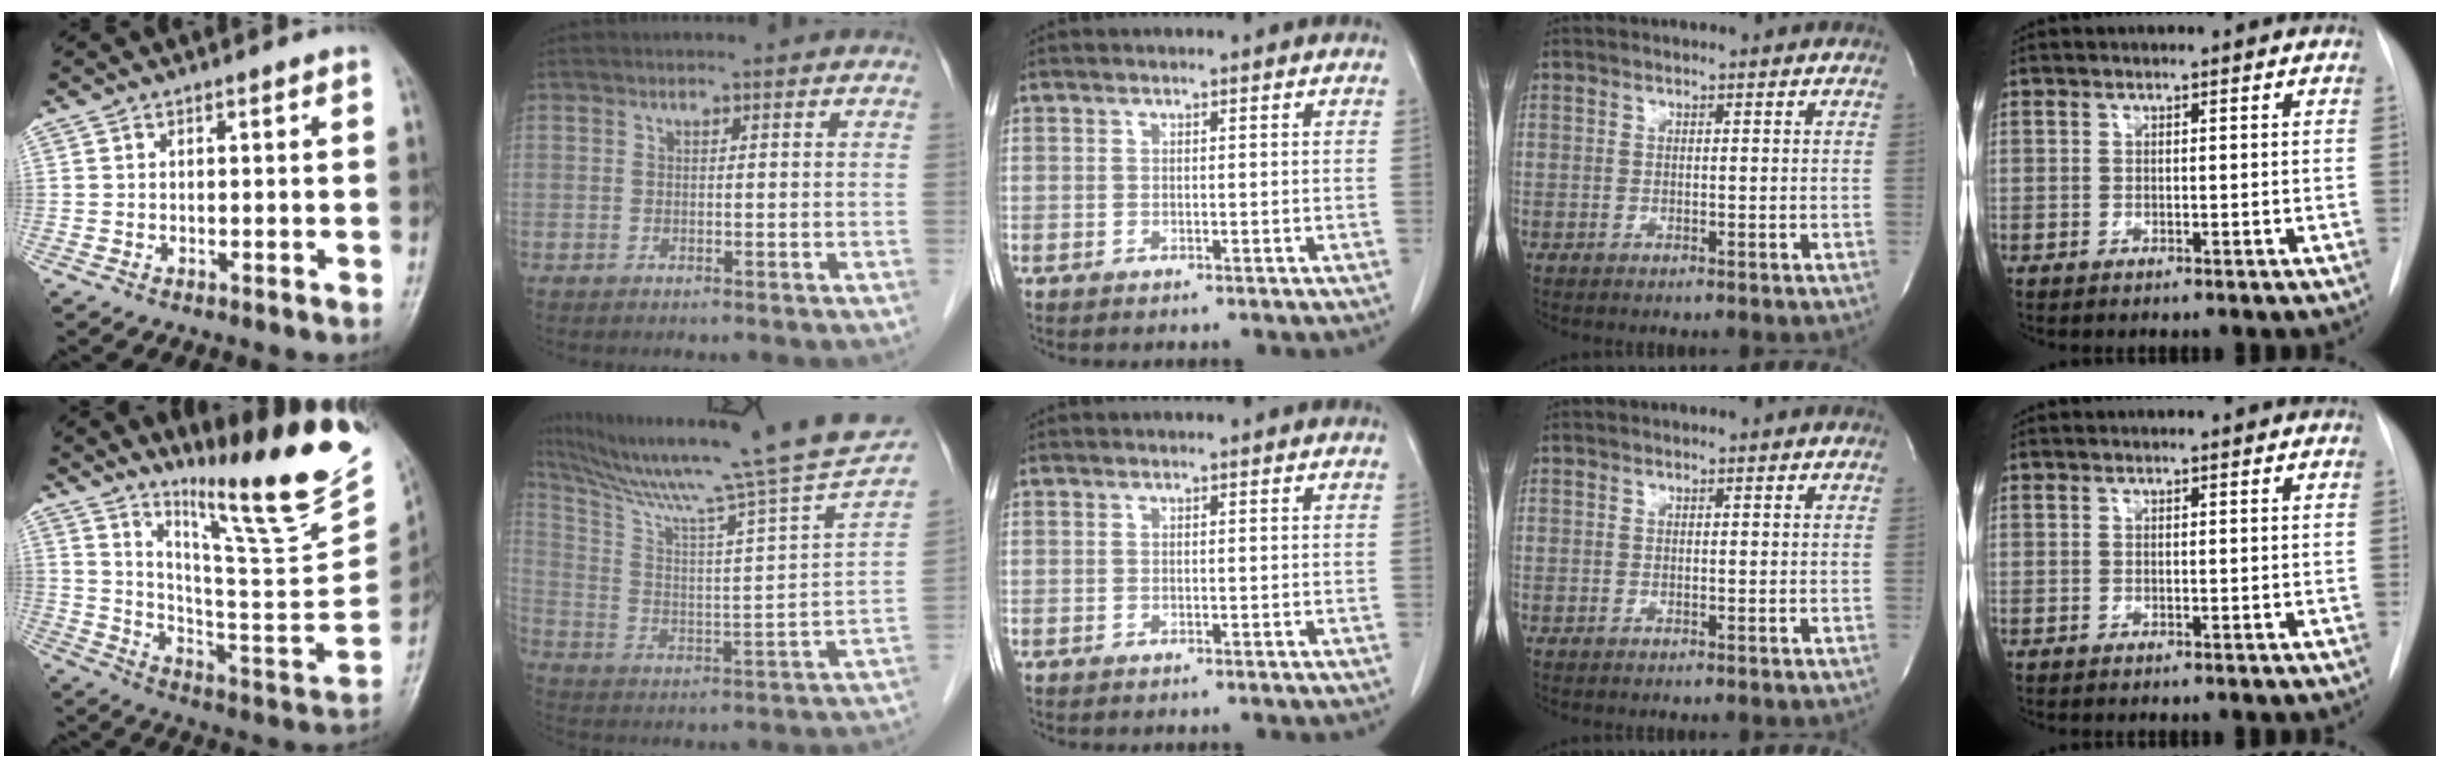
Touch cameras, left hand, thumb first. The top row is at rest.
{"thumb": {"total": 23.1, "force": [18.0, 1.8, 14.3], "torque": [-0.197, -0.134, 0.283]}, "index": {"total": 24.2, "force": [20.9, -2.5, 11.9], "torque": [-0.205, -0.055, 0.303]}}